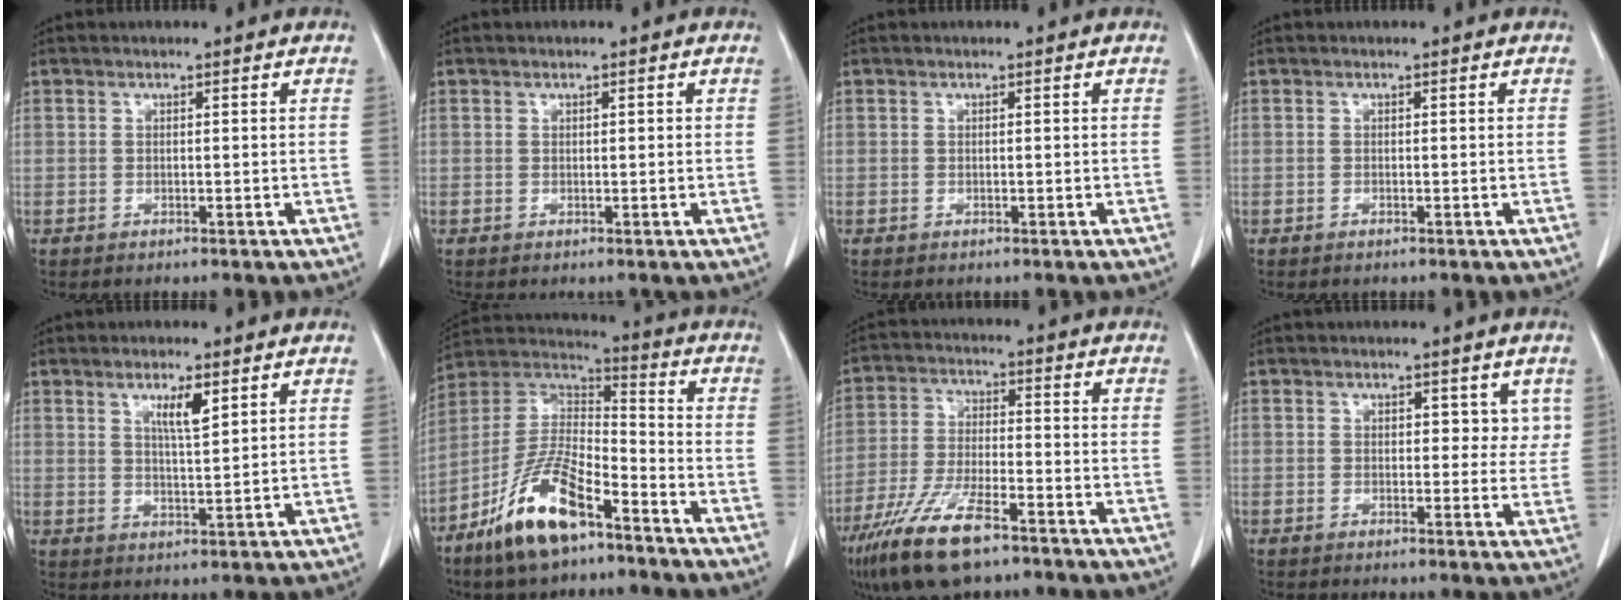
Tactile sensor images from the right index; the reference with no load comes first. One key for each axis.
{"total": 0.5, "fx": 0.2, "fy": 0.2, "fz": 0.5, "tx": -0.007, "ty": 0.001, "tz": 0.003}
{"total": 0.0}
{"total": 0.0}
{"total": 4.2, "fx": 2.3, "fy": 0.5, "fz": 3.5, "tx": -0.061, "ty": -0.003, "tz": 0.041}
{"total": 14.3, "fx": -9.0, "fy": 4.2, "fz": 10.4, "tx": -0.212, "ty": 0.001, "tz": -0.167}
{"total": 12.4, "fx": -8.2, "fy": 2.8, "fz": 8.9, "tx": -0.178, "ty": -0.022, "tz": -0.147}
{"total": 3.4, "fx": 1.7, "fy": 2.2, "fz": 2.0, "tx": -0.004, "ty": -0.003, "tz": 0.018}